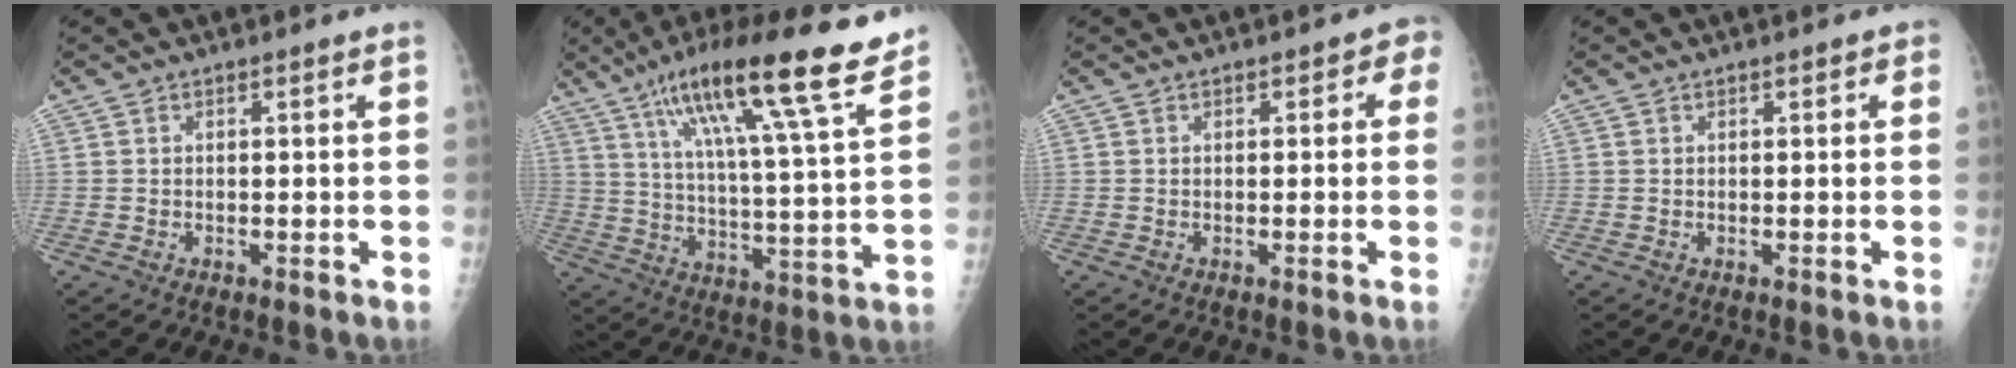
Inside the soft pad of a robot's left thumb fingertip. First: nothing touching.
{"total": 21.4, "force": [14.4, 2.0, 15.8], "torque": [-0.238, -0.043, 0.228]}
{"total": 2.4, "force": [0.8, 1.6, 1.6], "torque": [0.002, 0.005, 0.003]}
{"total": 0.9, "force": [0.5, 0.5, 0.6], "torque": [0.001, 0.001, 0.002]}